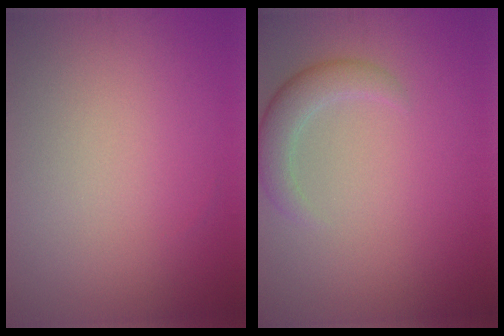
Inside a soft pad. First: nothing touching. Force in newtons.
{"total": 2.8, "press": 2.8, "slide": 0.0}